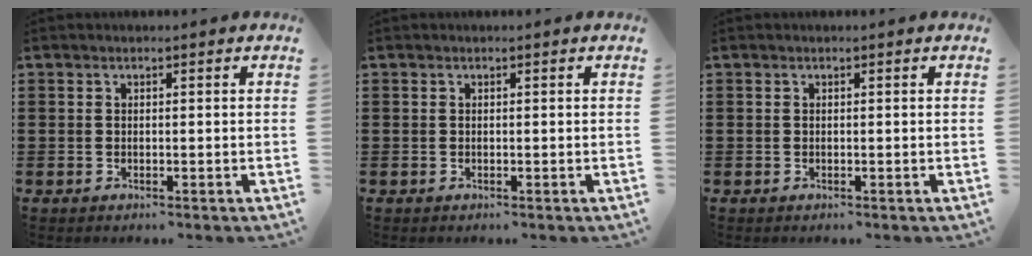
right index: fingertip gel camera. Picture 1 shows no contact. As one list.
[{"total": 0.0}, {"total": 0.0}]